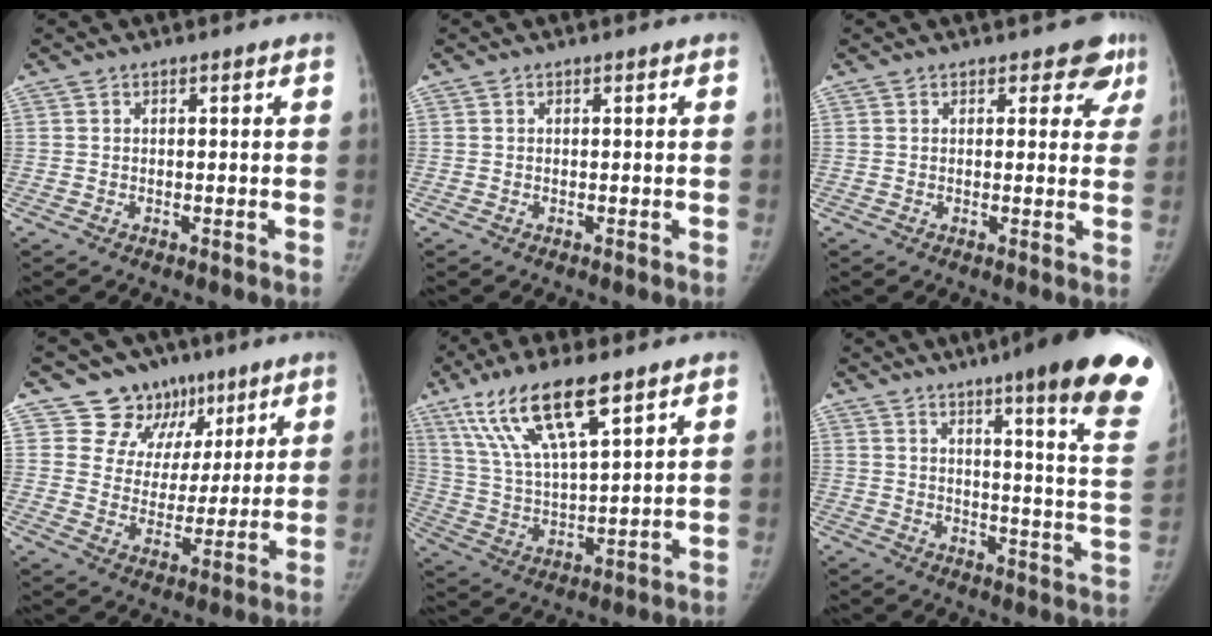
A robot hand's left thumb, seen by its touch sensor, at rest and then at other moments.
{"total": 0.0}
{"total": 4.9, "force": [3.4, 3.0, 1.7], "torque": [0.025, -0.015, 0.022]}
{"total": 12.0, "force": [7.4, 9.2, 1.8], "torque": [0.028, -0.031, 0.122]}
{"total": 16.3, "force": [9.7, 4.4, 12.3], "torque": [-0.229, -0.027, 0.192]}
{"total": 24.2, "force": [15.9, 2.8, 18.1], "torque": [-0.201, -0.082, 0.198]}